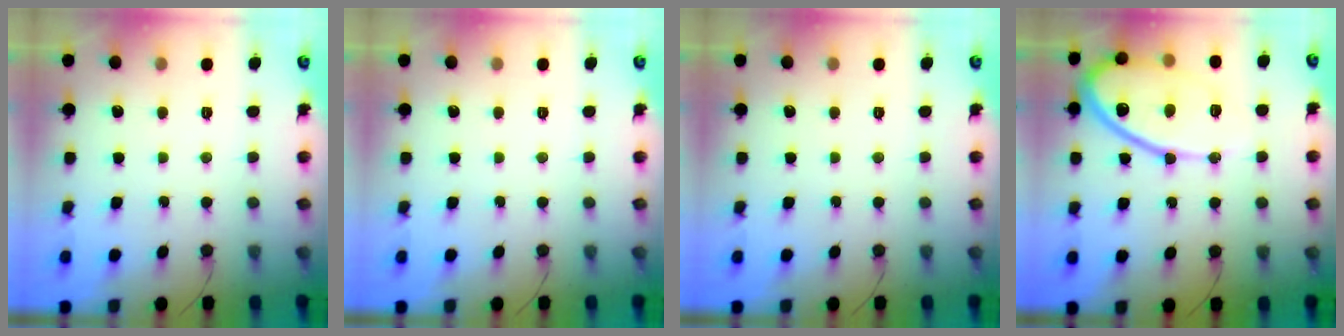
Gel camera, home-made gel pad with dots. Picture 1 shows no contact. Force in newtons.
{"total": 0.0}
{"total": 0.0}
{"total": 15.4, "press": 15.4, "slide": 1.3}